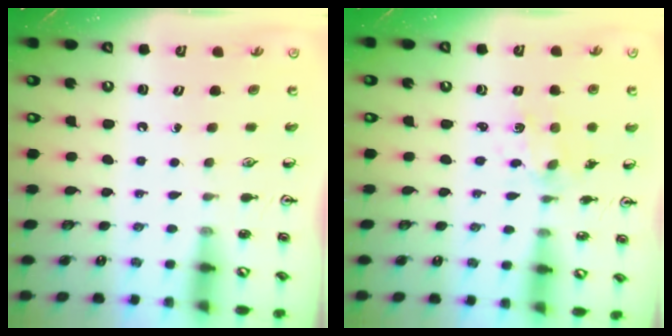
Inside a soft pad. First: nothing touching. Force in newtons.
{"total": 1.9, "press": 1.9, "slide": 0.5}